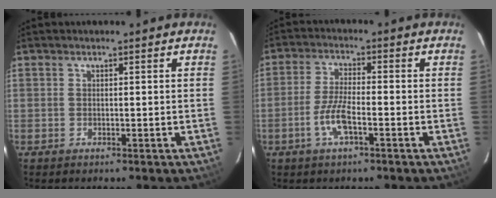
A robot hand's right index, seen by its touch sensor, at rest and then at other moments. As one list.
[{"total": 6.2, "force": [-2.7, 1.6, 5.4], "torque": [-0.115, 0.000, -0.054]}]